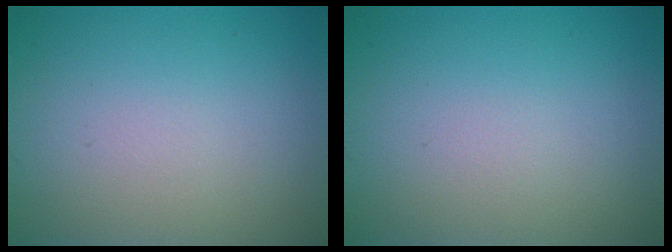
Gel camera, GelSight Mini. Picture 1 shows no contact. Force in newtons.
{"total": 0.0}